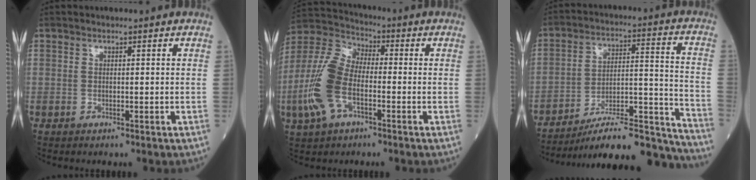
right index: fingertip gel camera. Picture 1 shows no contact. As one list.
[{"total": 12.0, "force": [-3.4, 5.9, 9.9], "torque": [-0.247, 0.009, -0.074]}, {"total": 20.0, "force": [-18.6, 1.4, 7.4], "torque": [-0.079, 0.036, -0.283]}]